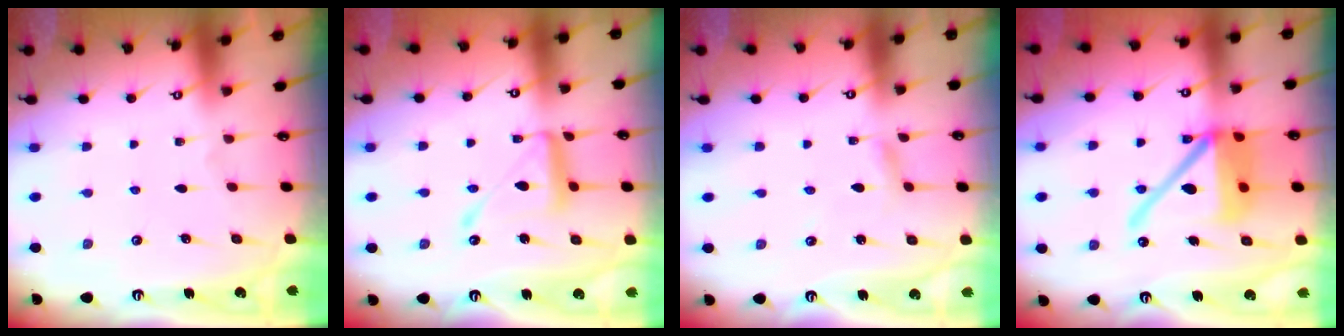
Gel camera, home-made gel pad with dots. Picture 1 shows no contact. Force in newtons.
{"total": 14.2, "press": 14.2, "slide": 1.2}
{"total": 3.0, "press": 3.0, "slide": 0.3}
{"total": 16.1, "press": 15.9, "slide": 2.3}